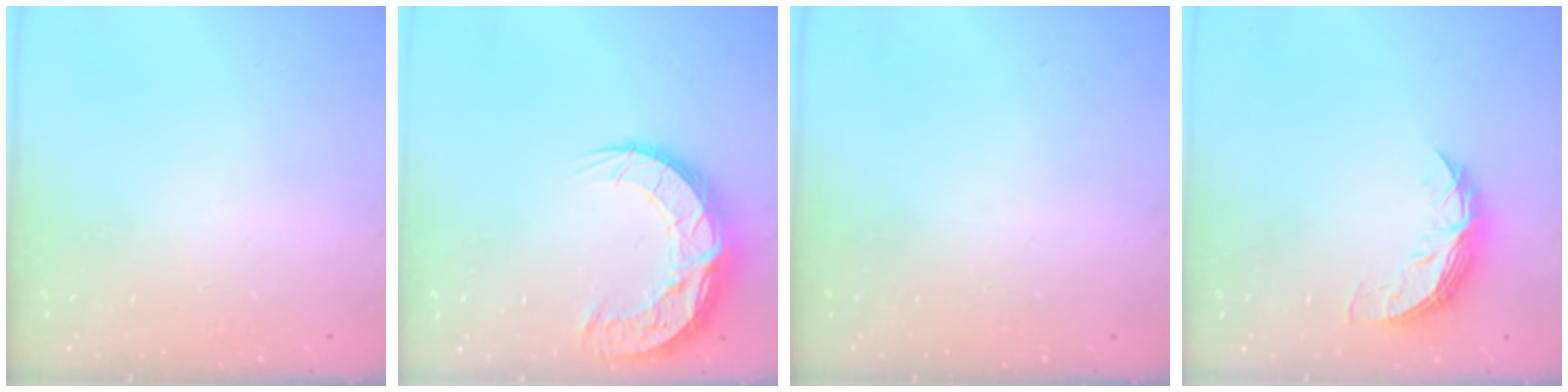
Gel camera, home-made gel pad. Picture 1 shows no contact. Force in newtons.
{"total": 15.1, "press": 15.1, "slide": 1.2}
{"total": 0.0}
{"total": 7.9, "press": 7.8, "slide": 0.6}